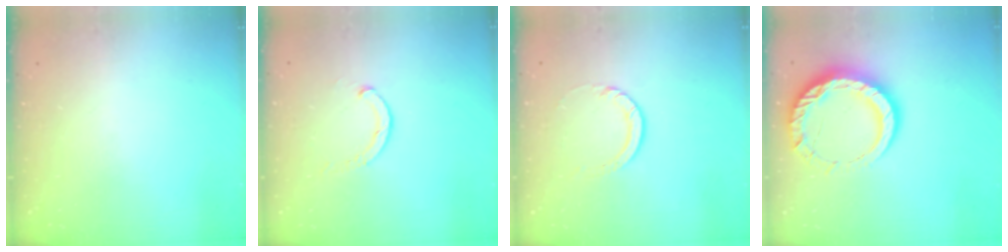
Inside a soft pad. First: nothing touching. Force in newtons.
{"total": 2.3, "press": 2.3, "slide": 0.3}
{"total": 3.0, "press": 3.0, "slide": 0.3}
{"total": 14.3, "press": 14.3, "slide": 1.3}